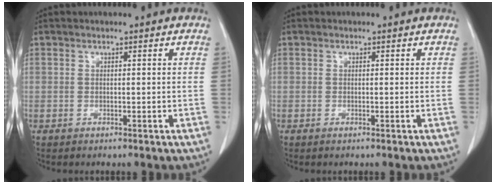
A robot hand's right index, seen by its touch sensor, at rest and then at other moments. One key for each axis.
{"total": 0.0}